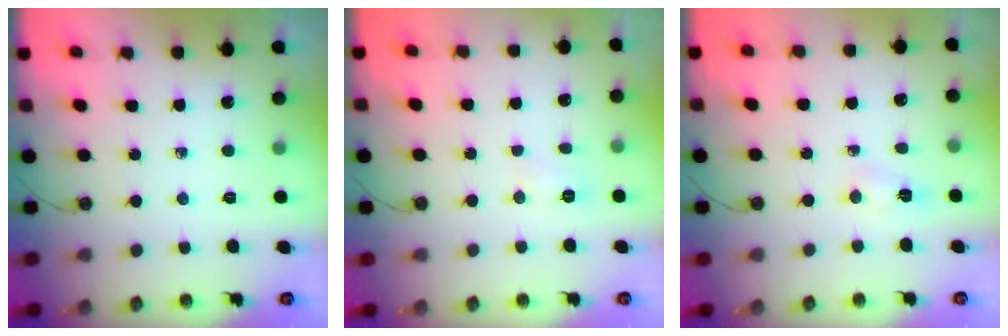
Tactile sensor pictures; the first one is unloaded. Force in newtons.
{"total": 5.1, "press": 5.0, "slide": 1.1}
{"total": 4.1, "press": 4.1, "slide": 0.4}